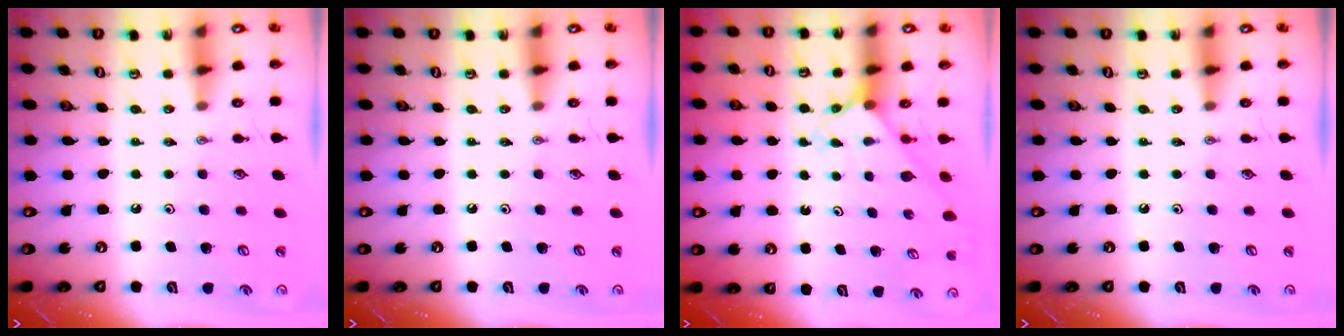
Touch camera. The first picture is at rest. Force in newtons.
{"total": 0.0}
{"total": 2.3, "press": 2.3, "slide": 0.2}
{"total": 0.0}